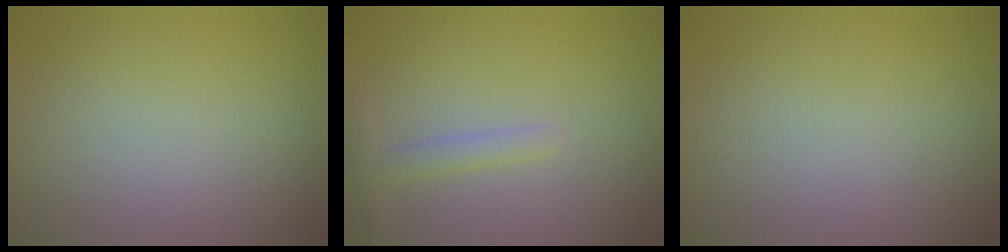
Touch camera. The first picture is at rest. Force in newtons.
{"total": 1.5, "press": 1.5, "slide": 0.0}
{"total": 0.0}